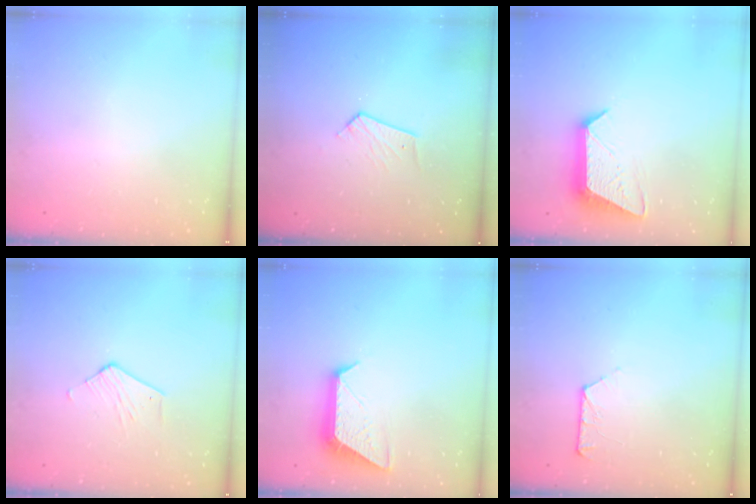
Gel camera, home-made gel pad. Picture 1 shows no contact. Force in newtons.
{"total": 3.7, "press": 3.6, "slide": 0.3}
{"total": 12.2, "press": 12.1, "slide": 0.8}
{"total": 2.5, "press": 2.5, "slide": 0.2}
{"total": 10.1, "press": 10.1, "slide": 0.0}
{"total": 6.6, "press": 6.5, "slide": 0.8}